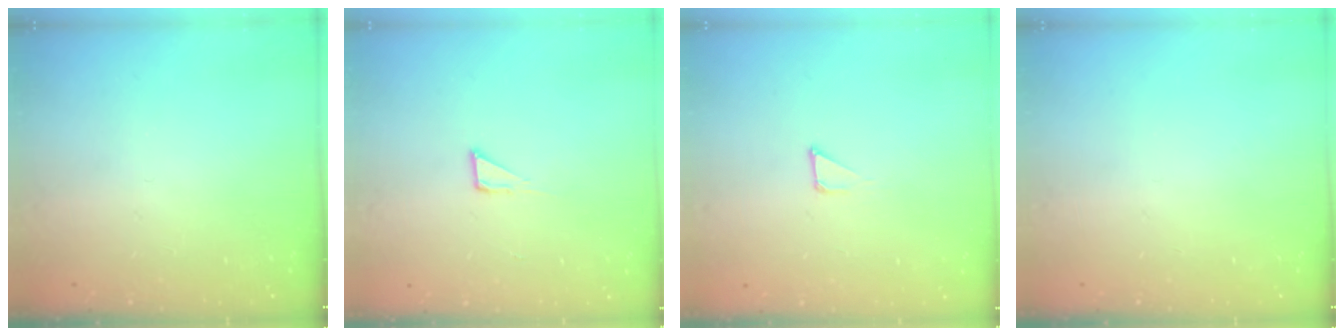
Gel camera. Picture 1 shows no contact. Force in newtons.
{"total": 2.8, "press": 2.8, "slide": 0.2}
{"total": 1.3, "press": 1.3, "slide": 0.0}
{"total": 0.0}